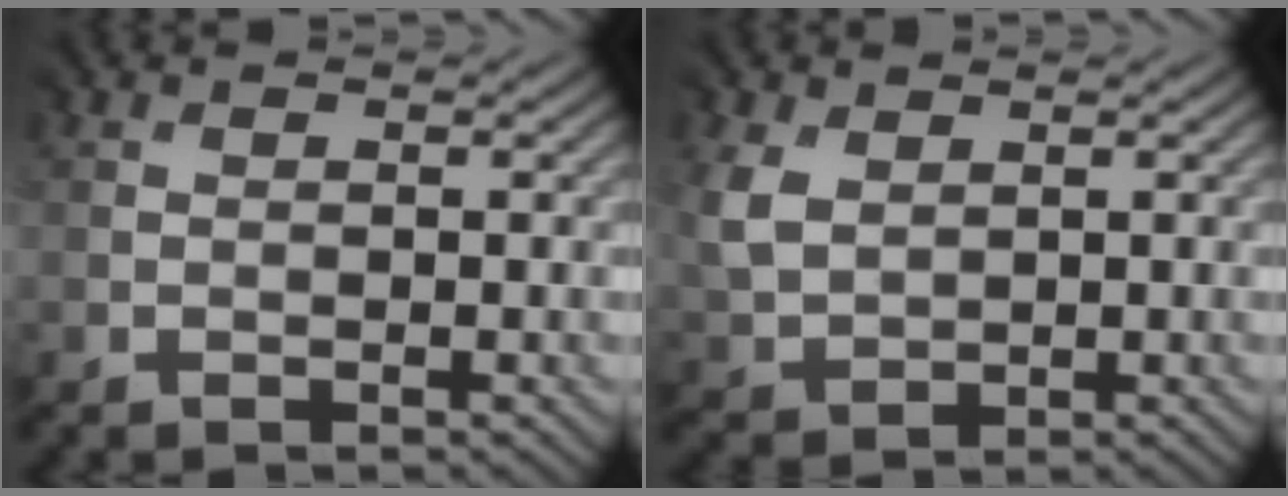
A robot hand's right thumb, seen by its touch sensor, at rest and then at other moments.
{"total": 3.6, "force": [2.1, 2.7, 0.9], "torque": [-0.036, 0.006, 0.041]}